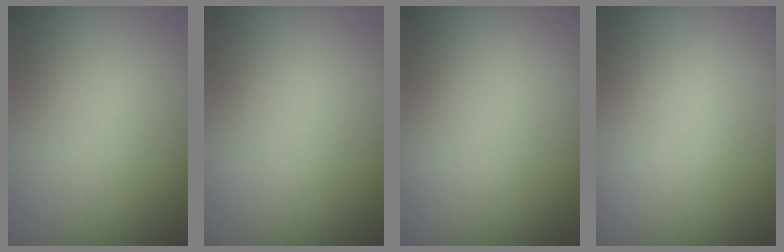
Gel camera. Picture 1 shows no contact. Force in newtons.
{"total": 0.0}
{"total": 0.0}
{"total": 0.0}